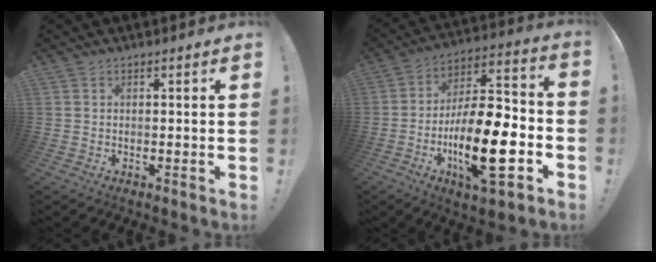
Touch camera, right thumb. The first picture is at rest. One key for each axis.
{"total": 22.0, "fx": -7.7, "fy": 8.1, "fz": 19.0, "tx": -0.335, "ty": 0.039, "tz": -0.122}